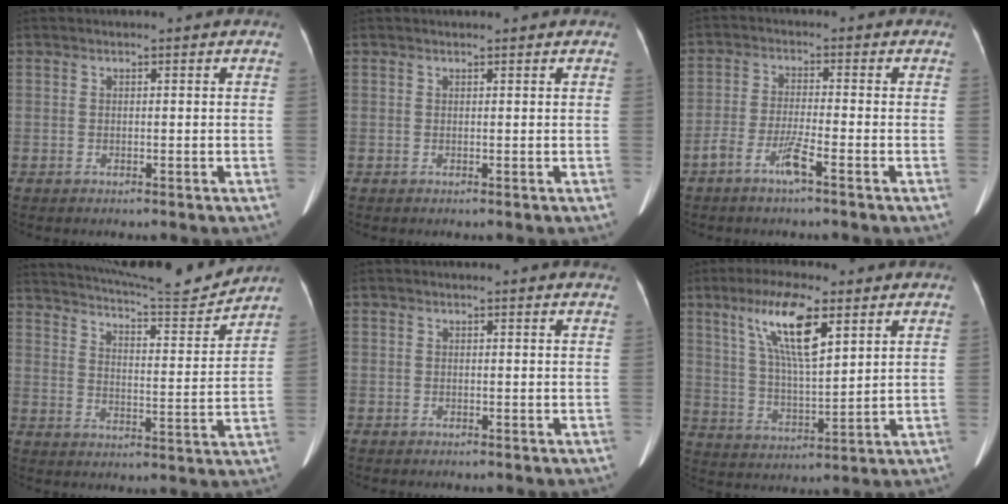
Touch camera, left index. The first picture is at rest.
{"total": 1.1, "force": [1.0, 0.2, 0.5], "torque": [-0.010, 0.015, 0.013]}
{"total": 4.6, "force": [-3.5, -0.1, 3.0], "torque": [-0.064, -0.019, -0.066]}
{"total": 16.3, "force": [15.7, -0.5, 4.4], "torque": [-0.085, -0.047, 0.223]}
{"total": 0.7, "force": [0.2, 0.7, 0.1], "torque": [-0.003, -0.001, -0.010]}
{"total": 11.5, "force": [5.9, 2.3, 9.6], "torque": [-0.191, 0.009, 0.112]}